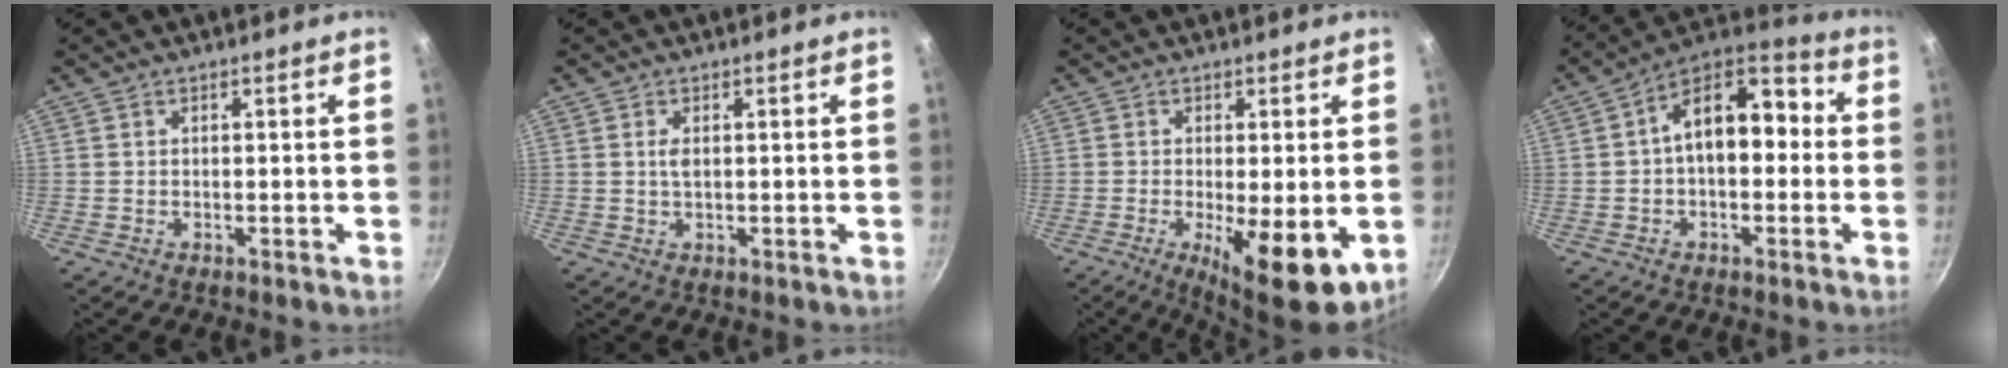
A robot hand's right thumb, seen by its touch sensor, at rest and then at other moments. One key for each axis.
{"total": 1.6, "fx": 0.3, "fy": 0.8, "fz": 1.4, "tx": -0.031, "ty": 0.001, "tz": 0.010}
{"total": 13.2, "fx": -3.7, "fy": 4.1, "fz": 11.9, "tx": -0.164, "ty": -0.024, "tz": -0.043}
{"total": 14.1, "fx": 0.8, "fy": 8.1, "fz": 11.5, "tx": -0.147, "ty": 0.048, "tz": -0.003}